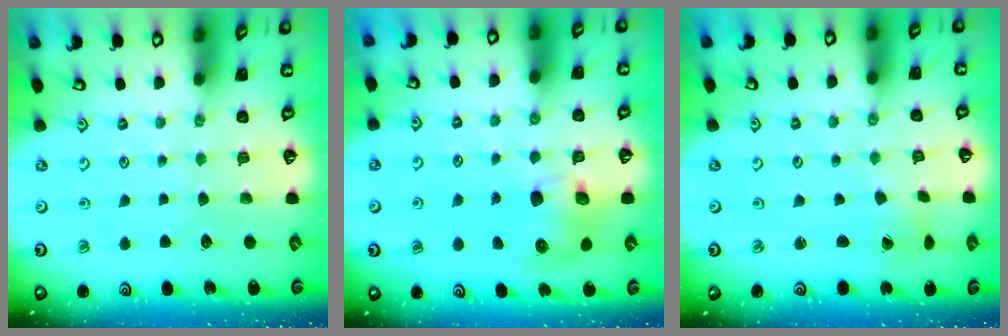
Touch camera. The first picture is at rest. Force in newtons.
{"total": 9.2, "press": 9.1, "slide": 1.2}
{"total": 1.5, "press": 1.5, "slide": 0.0}